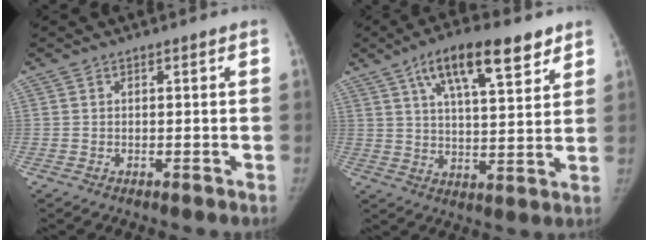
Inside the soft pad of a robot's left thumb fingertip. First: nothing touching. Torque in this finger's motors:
{"motor_torque": [0.16, 0.35, 1.14, -0.84, 0.11]}